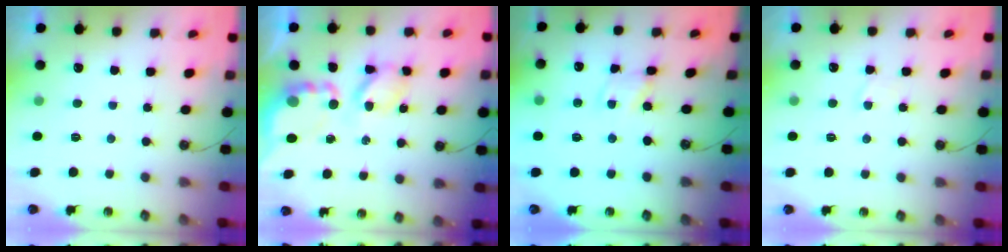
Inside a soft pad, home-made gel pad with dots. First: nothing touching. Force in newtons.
{"total": 7.9, "press": 7.9, "slide": 0.5}
{"total": 1.8, "press": 1.8, "slide": 0.2}
{"total": 2.8, "press": 2.8, "slide": 0.4}